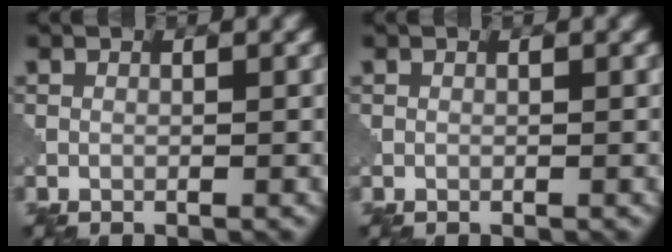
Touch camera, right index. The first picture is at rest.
{"total": 0.0}